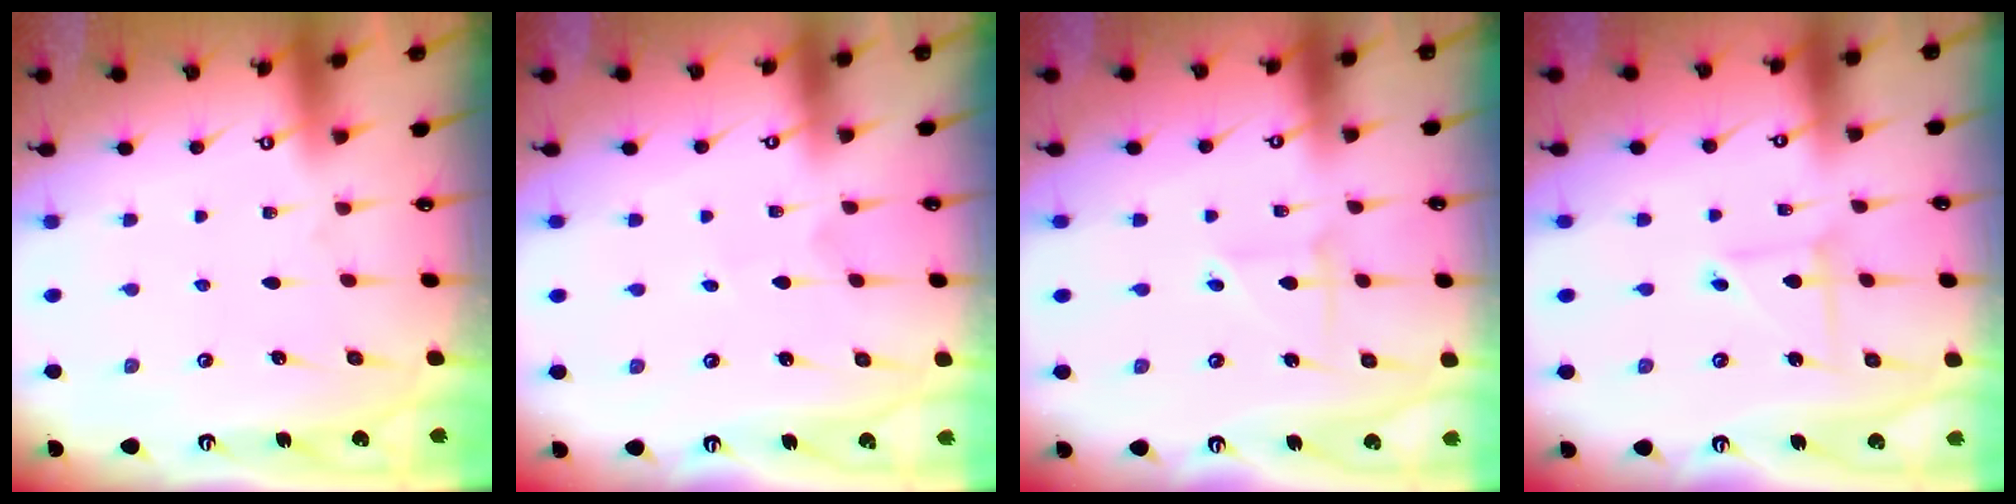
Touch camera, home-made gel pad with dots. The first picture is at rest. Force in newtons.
{"total": 0.7, "press": 0.7, "slide": 0.0}
{"total": 2.7, "press": 2.6, "slide": 0.3}
{"total": 3.1, "press": 3.1, "slide": 0.3}